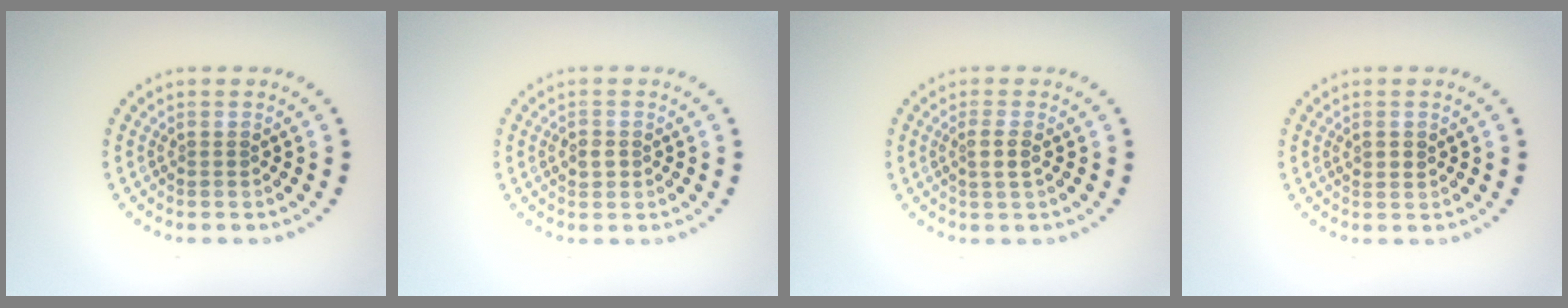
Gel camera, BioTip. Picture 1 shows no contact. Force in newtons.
{"total": 1.3, "press": 1.2, "slide": 0.2}
{"total": 1.4, "press": 1.2, "slide": 0.8}
{"total": 1.1, "press": 1.0, "slide": 0.5}